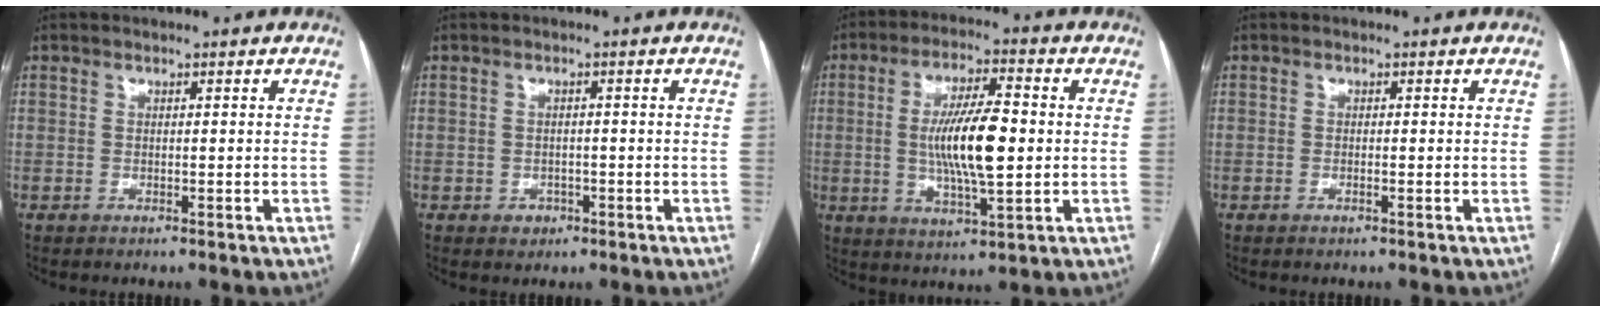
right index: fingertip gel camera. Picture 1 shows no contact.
{"total": 2.1, "force": [-0.9, 1.8, 0.6], "torque": [-0.005, 0.006, -0.008]}
{"total": 11.8, "force": [0.0, 2.4, 11.5], "torque": [-0.213, 0.002, 0.001]}
{"total": 0.6, "force": [-0.2, 0.0, 0.5], "torque": [-0.012, 0.000, -0.003]}